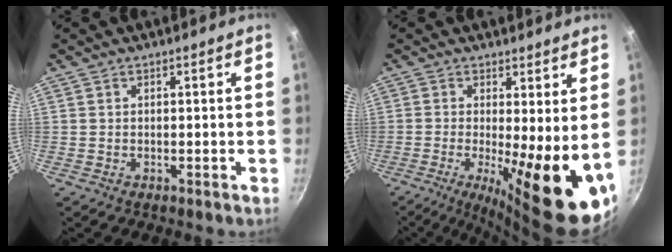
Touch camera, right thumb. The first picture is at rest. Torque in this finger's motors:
{"motor_torque": [0.01, 1.43, 0.03, 0.09, 0.43]}